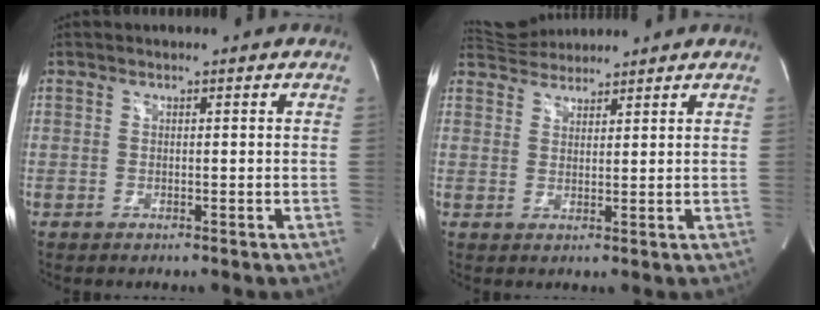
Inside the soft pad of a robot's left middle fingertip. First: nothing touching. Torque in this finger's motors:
{"motor_torque": [0.09, -0.12, -0.15, -0.03]}